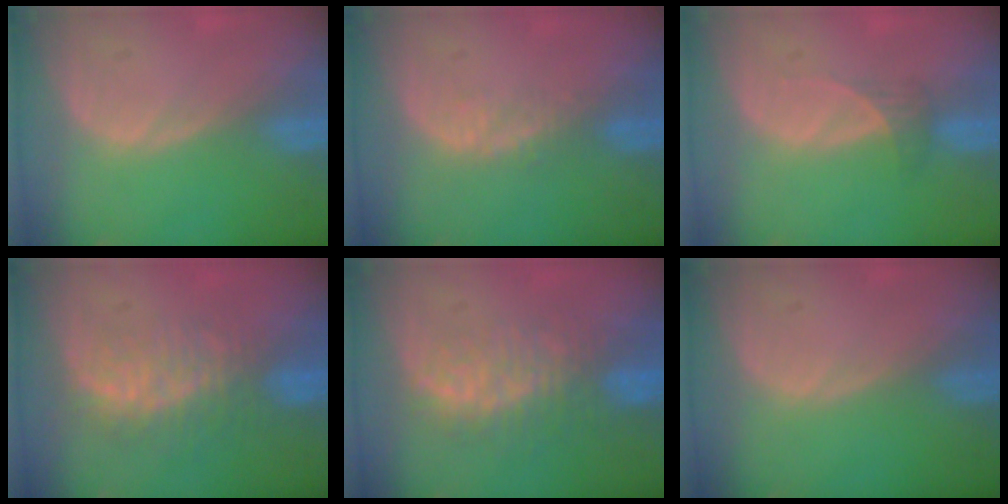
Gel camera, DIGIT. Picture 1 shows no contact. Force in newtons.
{"total": 2.5, "press": 1.9, "slide": 1.7}
{"total": 1.8, "press": 1.6, "slide": 0.8}
{"total": 8.0, "press": 7.5, "slide": 2.8}
{"total": 8.3, "press": 7.6, "slide": 3.4}
{"total": 0.0}